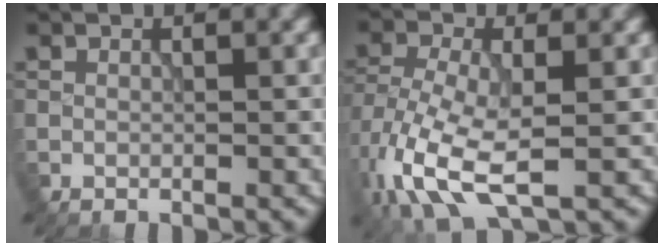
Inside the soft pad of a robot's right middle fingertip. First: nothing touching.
{"total": 7.8, "force": [-2.8, 3.9, 6.2], "torque": [-0.138, -0.008, -0.058]}